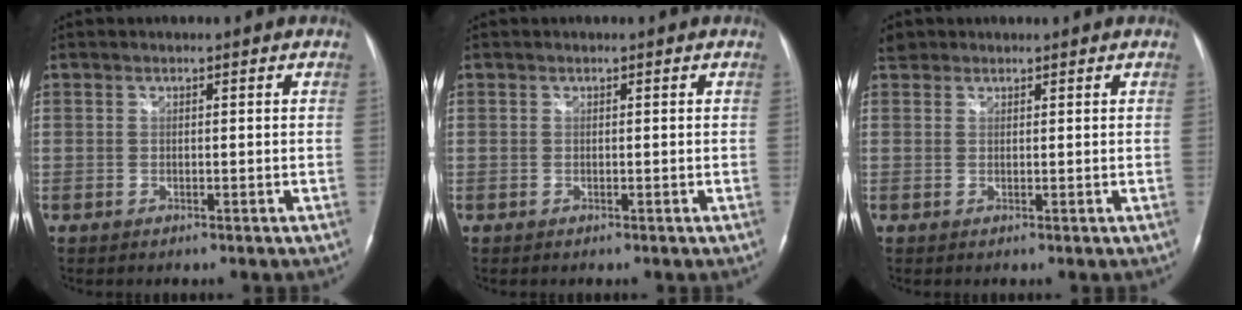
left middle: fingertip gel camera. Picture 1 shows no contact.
{"total": 0.0}
{"total": 2.1, "force": [1.7, 1.3, 0.1], "torque": [-0.002, 0.016, 0.028]}